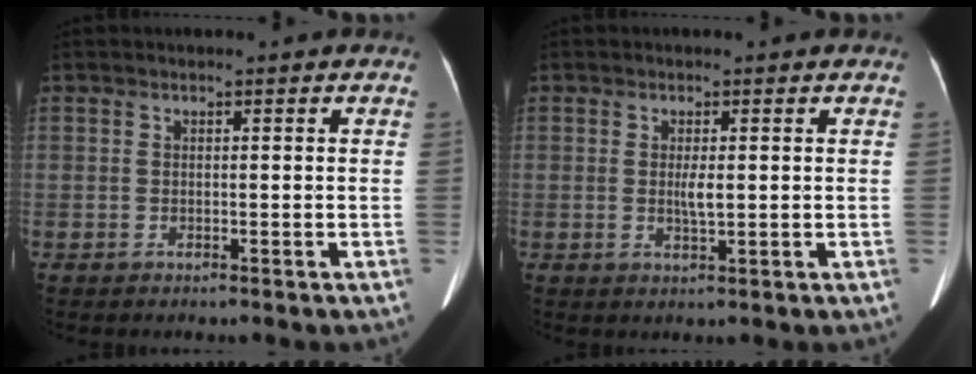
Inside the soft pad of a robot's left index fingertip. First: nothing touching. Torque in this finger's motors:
{"motor_torque": [0.74, 0.10, 0.39, 0.11]}